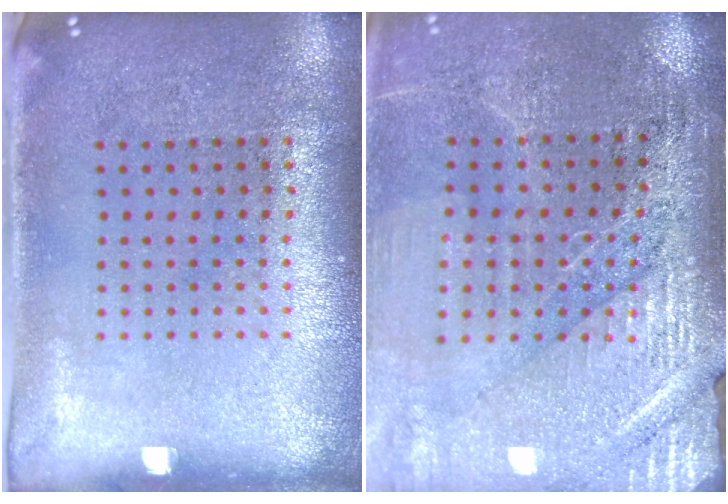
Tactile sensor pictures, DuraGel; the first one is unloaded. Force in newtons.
{"total": 3.2, "press": 3.2, "slide": 0.2}